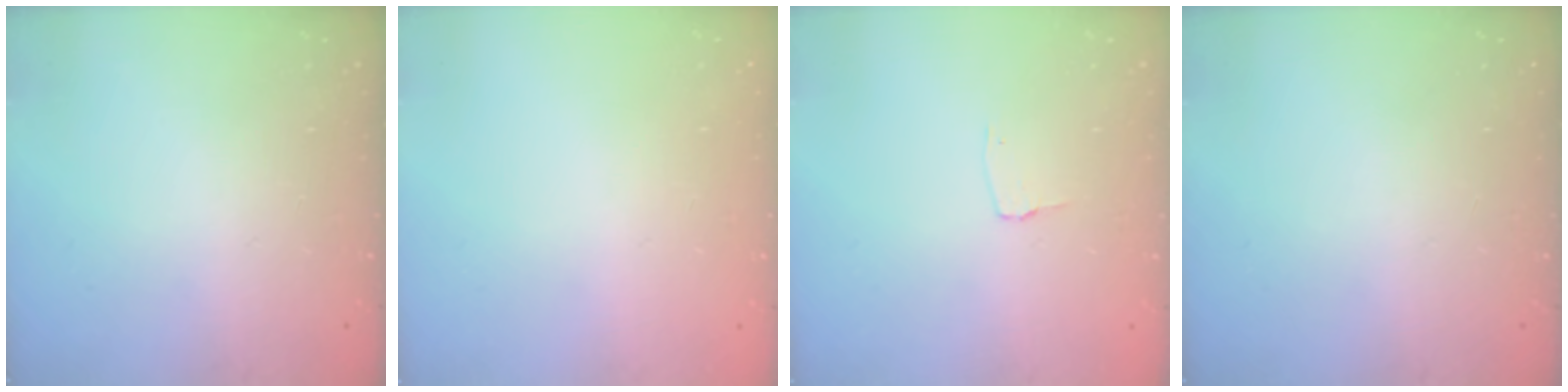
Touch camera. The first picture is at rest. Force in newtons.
{"total": 0.0}
{"total": 2.7, "press": 2.7, "slide": 0.3}
{"total": 0.0}